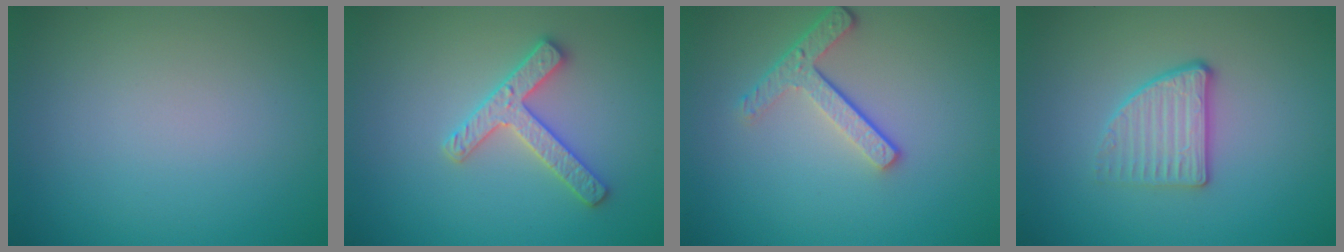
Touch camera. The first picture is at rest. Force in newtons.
{"total": 2.9, "press": 2.9, "slide": 0.5}
{"total": 3.4, "press": 2.5, "slide": 2.3}
{"total": 2.8, "press": 2.5, "slide": 1.2}